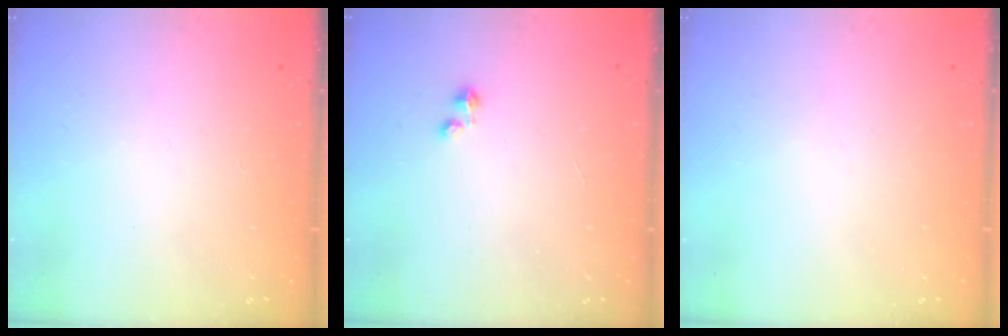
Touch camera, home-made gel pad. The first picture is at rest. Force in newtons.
{"total": 0.0}
{"total": 0.0}